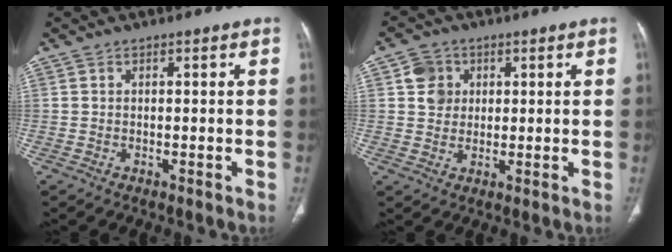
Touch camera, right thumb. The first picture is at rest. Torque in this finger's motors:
{"motor_torque": [0.09, 1.22, 0.41, 0.34, 0.00]}